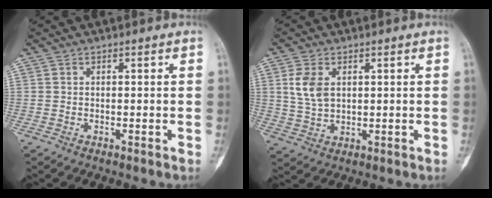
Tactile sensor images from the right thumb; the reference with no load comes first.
{"total": 6.3, "force": [1.8, 4.0, 4.6], "torque": [-0.088, -0.003, 0.042]}